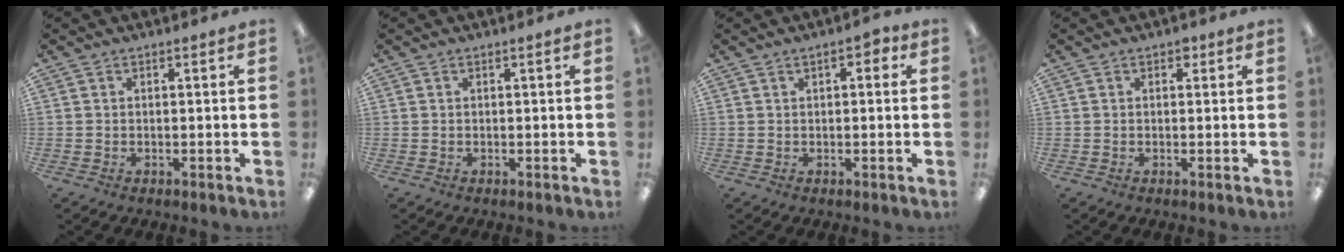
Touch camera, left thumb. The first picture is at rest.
{"total": 0.0}
{"total": 2.6, "force": [1.0, 1.3, 2.0], "torque": [-0.026, 0.000, 0.013]}
{"total": 1.4, "force": [0.7, 0.9, 0.7], "torque": [-0.007, 0.000, 0.010]}